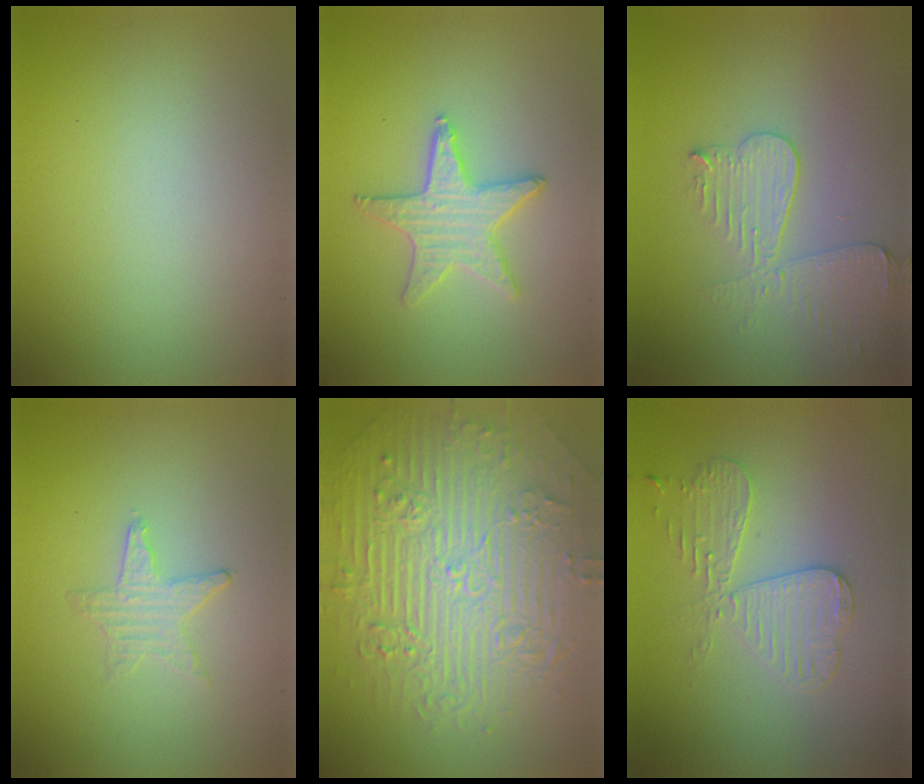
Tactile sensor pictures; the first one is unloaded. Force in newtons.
{"total": 3.2, "press": 3.2, "slide": 0.5}
{"total": 3.6, "press": 3.6, "slide": 0.5}
{"total": 0.9, "press": 0.9, "slide": 0.2}
{"total": 11.2, "press": 7.3, "slide": 8.4}
{"total": 3.5, "press": 3.4, "slide": 0.5}